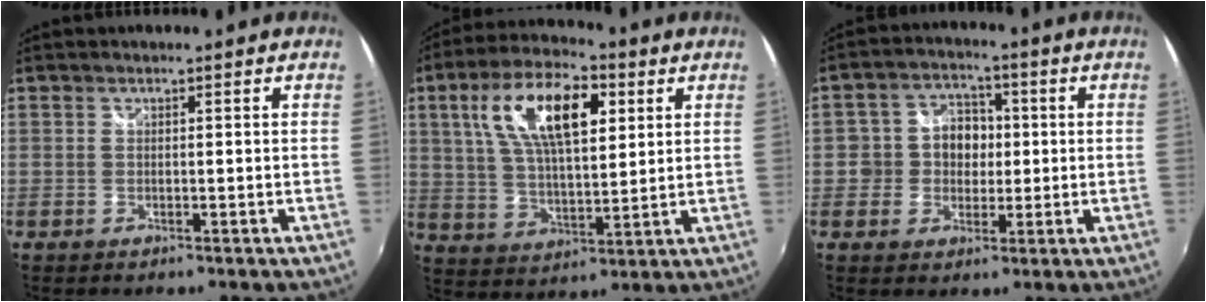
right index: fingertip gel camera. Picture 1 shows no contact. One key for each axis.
{"total": 16.0, "fx": 5.8, "fy": 6.7, "fz": 13.3, "tx": -0.244, "ty": 0.025, "tz": 0.105}
{"total": 7.0, "fx": -0.5, "fy": 6.5, "fz": 2.6, "tx": -0.046, "ty": 0.019, "tz": -0.010}